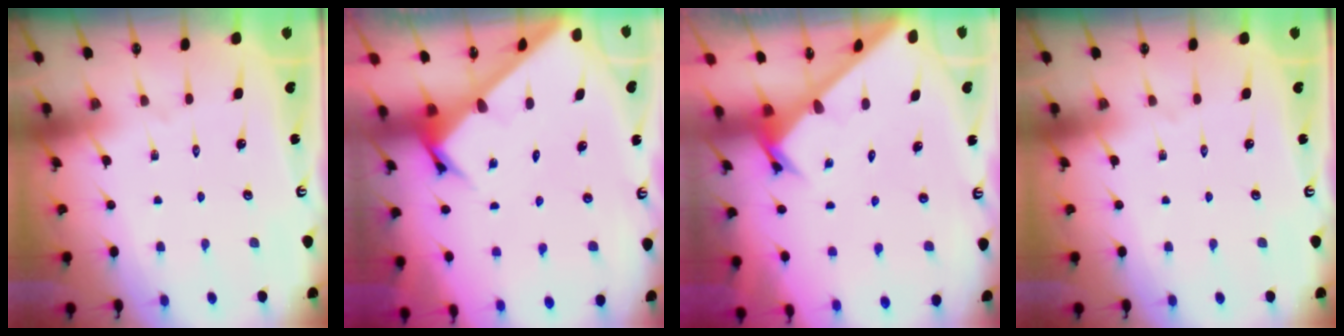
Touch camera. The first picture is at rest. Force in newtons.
{"total": 2.9, "press": 2.9, "slide": 0.2}
{"total": 2.4, "press": 2.4, "slide": 0.3}
{"total": 0.0}